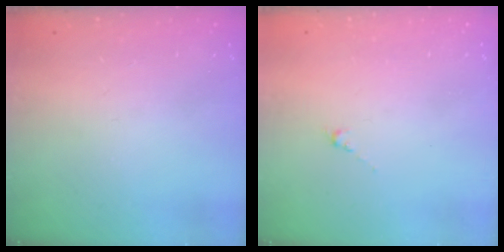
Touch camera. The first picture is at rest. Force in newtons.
{"total": 0.0}